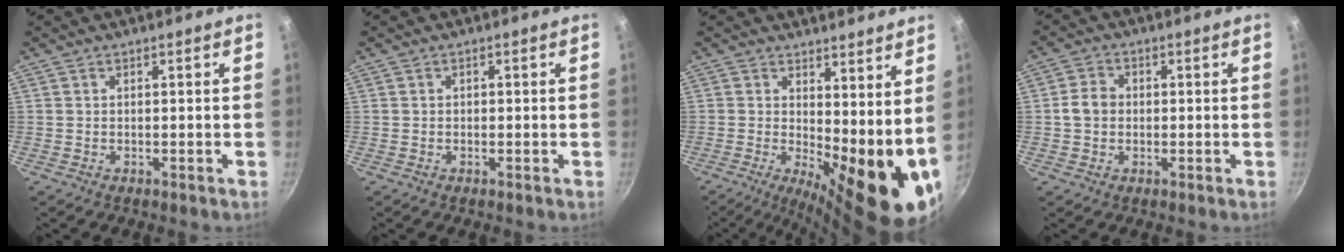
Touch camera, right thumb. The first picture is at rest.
{"total": 0.6, "force": [0.0, 0.6, 0.3], "torque": [-0.003, 0.004, 0.000]}
{"total": 15.4, "force": [1.4, 6.1, 14.1], "torque": [-0.160, -0.022, 0.033]}
{"total": 4.4, "force": [-0.2, 3.7, 2.4], "torque": [-0.029, 0.013, -0.010]}